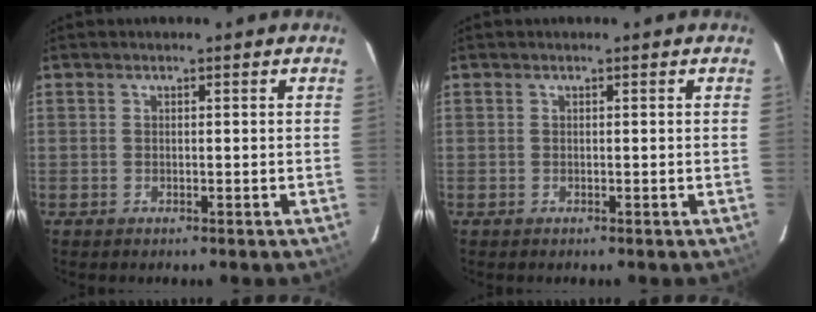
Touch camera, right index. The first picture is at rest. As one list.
[{"total": 0.0}]